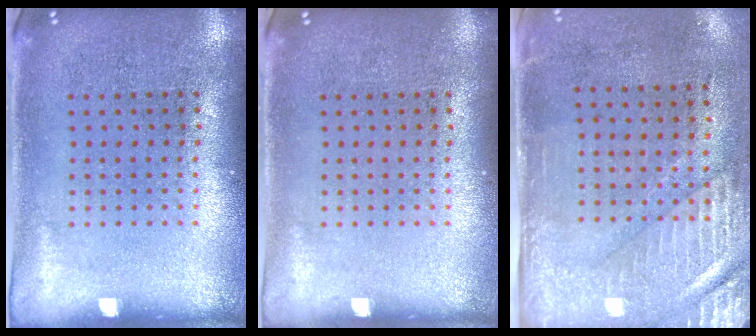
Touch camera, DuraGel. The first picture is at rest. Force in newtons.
{"total": 0.0}
{"total": 2.8, "press": 2.4, "slide": 1.4}